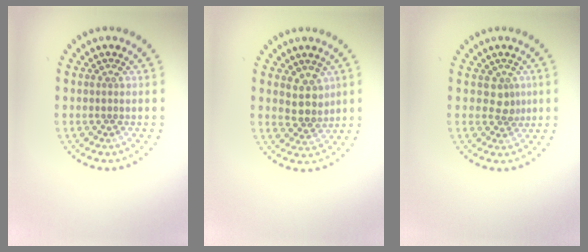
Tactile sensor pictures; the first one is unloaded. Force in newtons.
{"total": 2.8, "press": 2.4, "slide": 1.6}
{"total": 1.8, "press": 1.3, "slide": 1.3}